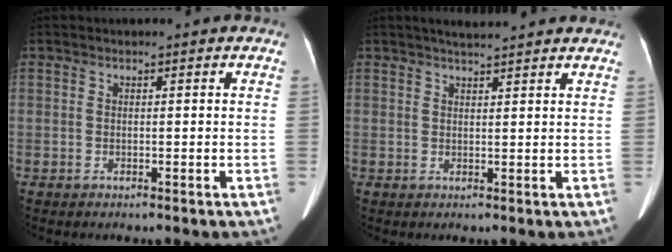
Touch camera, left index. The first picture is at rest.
{"total": 5.5, "force": [5.0, 0.2, 2.3], "torque": [-0.036, 0.026, 0.065]}